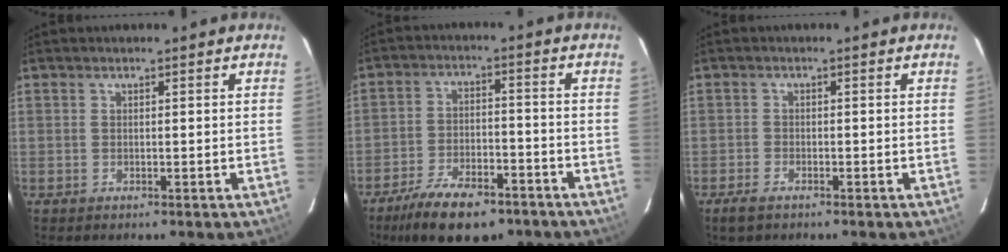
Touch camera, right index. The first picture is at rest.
{"total": 14.7, "force": [-10.5, 6.1, 8.3], "torque": [-0.180, -0.015, -0.169]}
{"total": 2.8, "force": [-2.1, 1.1, 1.4], "torque": [-0.039, -0.006, -0.043]}